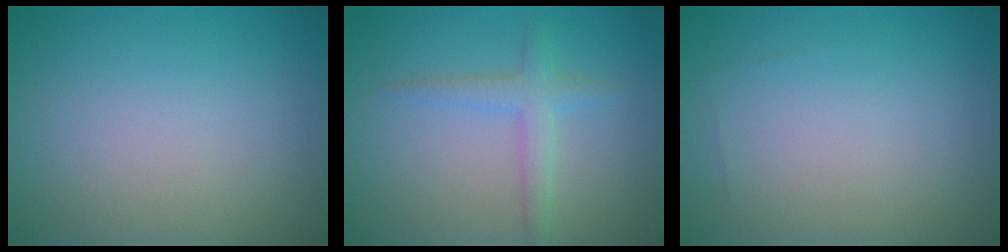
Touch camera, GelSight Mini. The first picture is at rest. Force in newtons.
{"total": 2.2, "press": 2.2, "slide": 0.0}
{"total": 0.0}